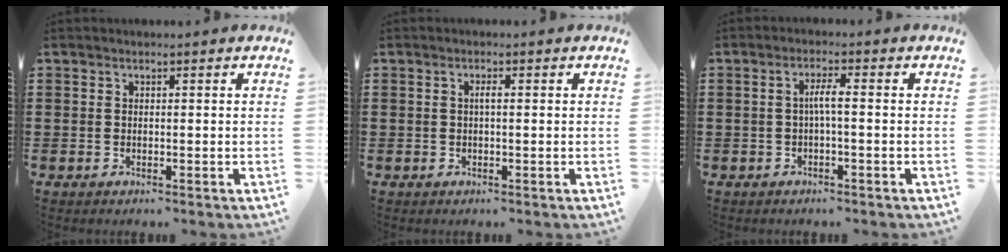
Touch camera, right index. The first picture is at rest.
{"total": 1.1, "force": [0.0, 0.2, 1.1], "torque": [-0.021, -0.001, -0.001]}
{"total": 2.7, "force": [-0.4, 0.2, 2.6], "torque": [-0.051, 0.001, -0.010]}